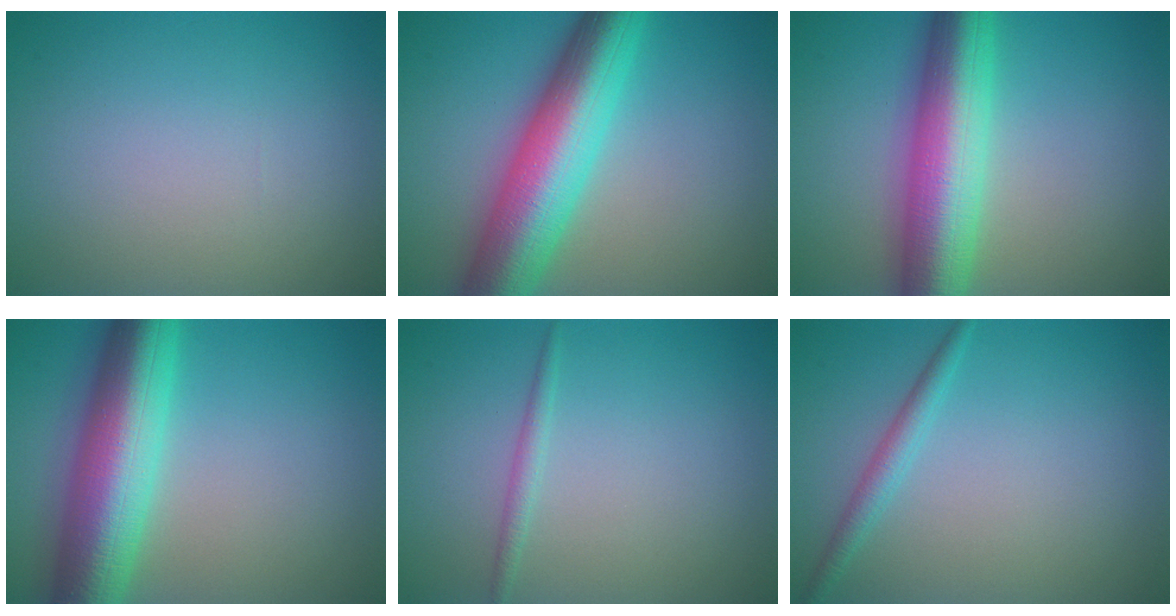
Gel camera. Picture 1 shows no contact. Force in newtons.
{"total": 10.7, "press": 10.7, "slide": 0.1}
{"total": 10.1, "press": 10.1, "slide": 0.1}
{"total": 10.7, "press": 10.7, "slide": 0.1}
{"total": 1.1, "press": 1.1, "slide": 0.0}
{"total": 1.8, "press": 1.8, "slide": 0.0}